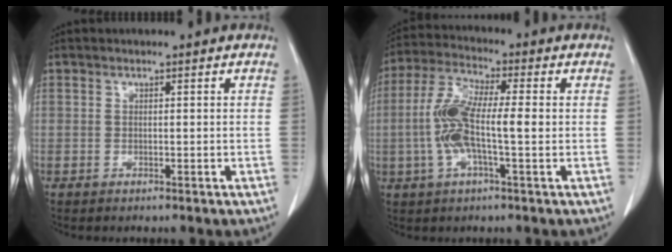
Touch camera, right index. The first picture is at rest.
{"total": 9.7, "force": [-0.7, 1.9, 9.5], "torque": [-0.204, 0.018, -0.019]}